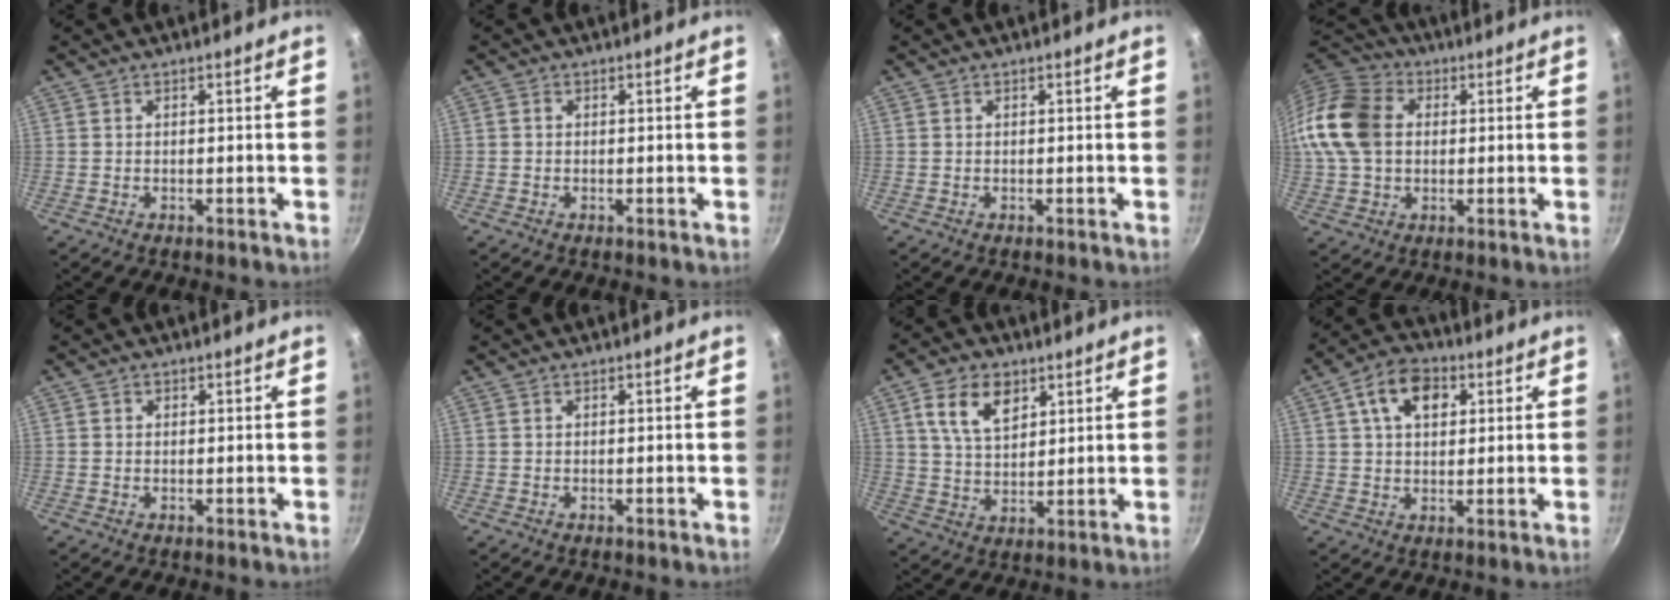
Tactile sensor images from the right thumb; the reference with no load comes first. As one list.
[{"total": 0.6, "force": [-0.1, 0.6, 0.2], "torque": [-0.003, 0.003, -0.004]}, {"total": 0.0}, {"total": 15.2, "force": [1.7, 11.5, 9.8], "torque": [-0.182, 0.020, 0.018]}, {"total": 0.7, "force": [0.2, 0.7, 0.2], "torque": [0.001, 0.001, 0.001]}, {"total": 0.0}, {"total": 9.6, "force": [4.4, 5.9, 6.3], "torque": [-0.092, -0.014, 0.081]}, {"total": 9.7, "force": [3.3, 6.4, 6.5], "torque": [-0.088, 0.004, 0.044]}]